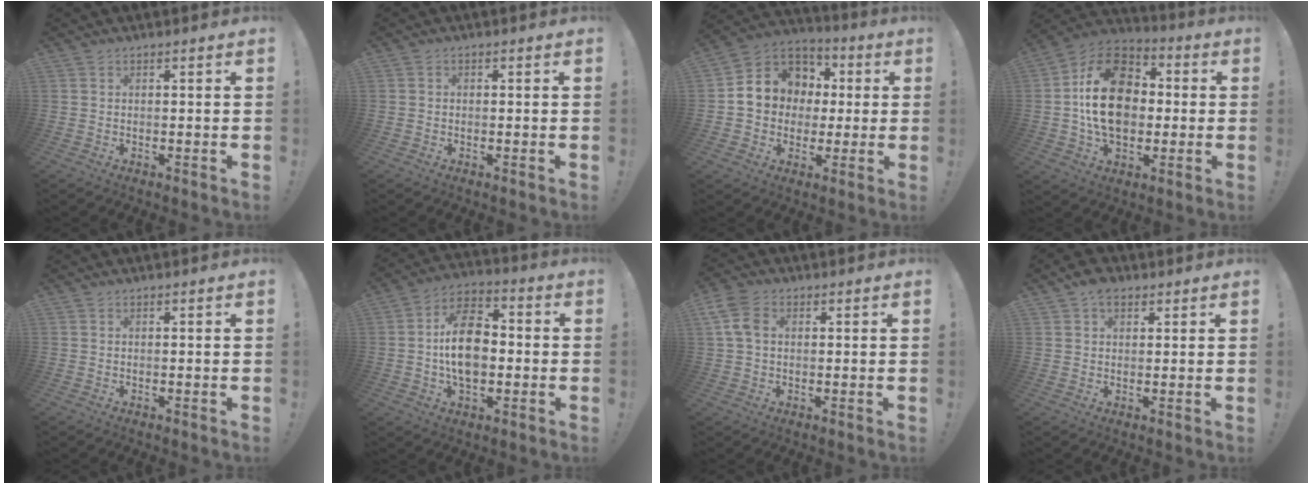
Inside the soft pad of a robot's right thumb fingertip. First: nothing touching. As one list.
[{"total": 0.7, "force": [-0.4, 0.5, 0.3], "torque": [-0.005, 0.003, -0.008]}, {"total": 11.8, "force": [1.6, 10.8, 4.6], "torque": [-0.055, -0.004, 0.045]}, {"total": 22.0, "force": [1.1, 15.6, 15.4], "torque": [-0.254, 0.018, 0.024]}, {"total": 0.0}, {"total": 15.5, "force": [-1.5, 10.2, 11.6], "torque": [-0.199, 0.016, -0.027]}, {"total": 7.4, "force": [1.9, 5.2, 5.0], "torque": [-0.102, 0.007, 0.040]}, {"total": 5.1, "force": [2.9, 3.3, 2.5], "torque": [-0.034, -0.011, 0.052]}]